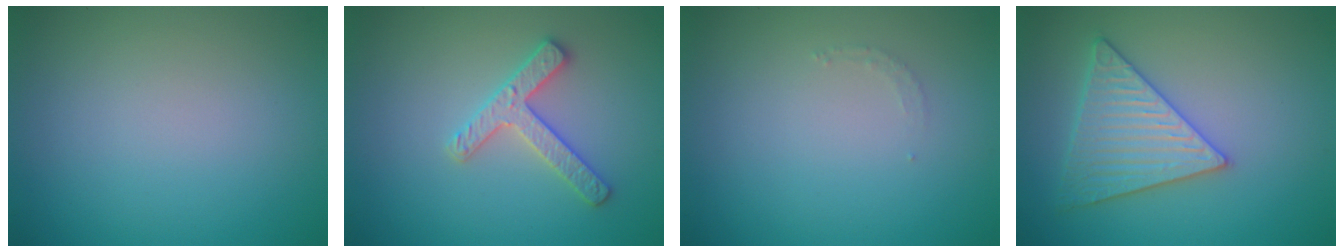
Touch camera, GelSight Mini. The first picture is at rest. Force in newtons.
{"total": 2.7, "press": 2.7, "slide": 0.3}
{"total": 0.8, "press": 0.8, "slide": 0.1}
{"total": 4.6, "press": 4.2, "slide": 1.9}